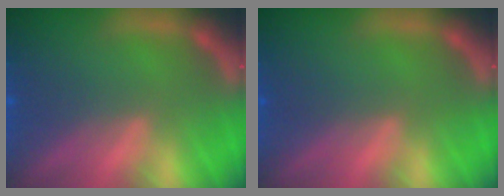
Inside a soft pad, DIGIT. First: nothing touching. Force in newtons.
{"total": 0.0}